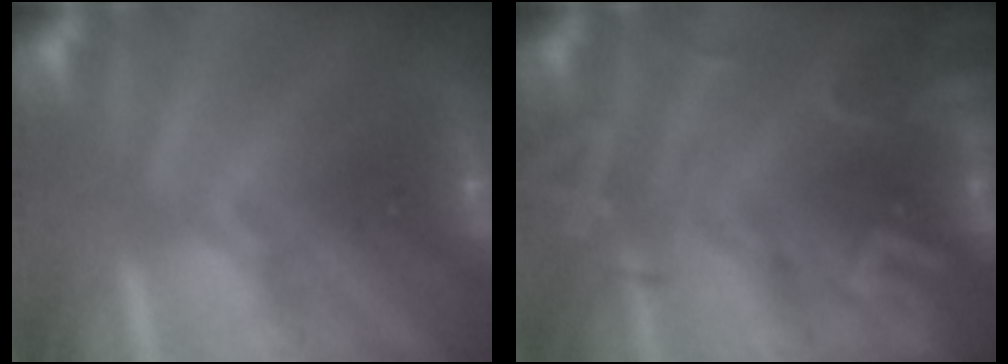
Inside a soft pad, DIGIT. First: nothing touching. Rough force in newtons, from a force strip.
{"total": 2.7}